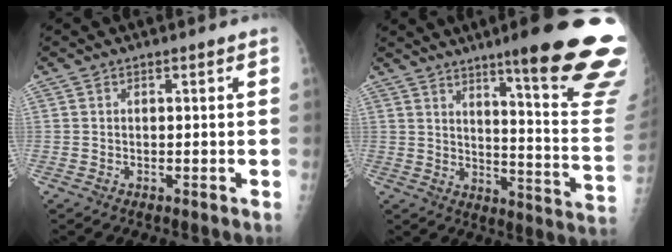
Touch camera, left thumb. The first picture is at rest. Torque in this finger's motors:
{"motor_torque": [4.10, 0.91, 1.50, -1.28, 0.37]}